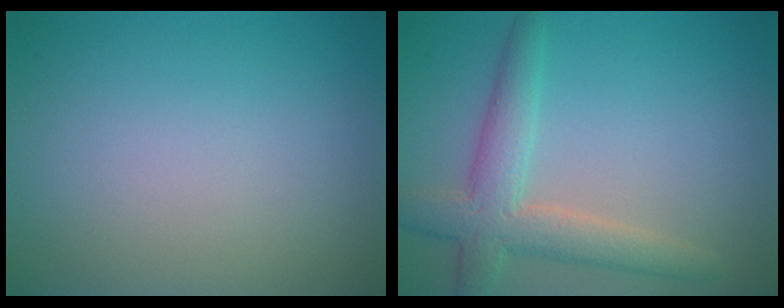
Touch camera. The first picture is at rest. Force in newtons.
{"total": 4.7, "press": 4.7, "slide": 0.4}